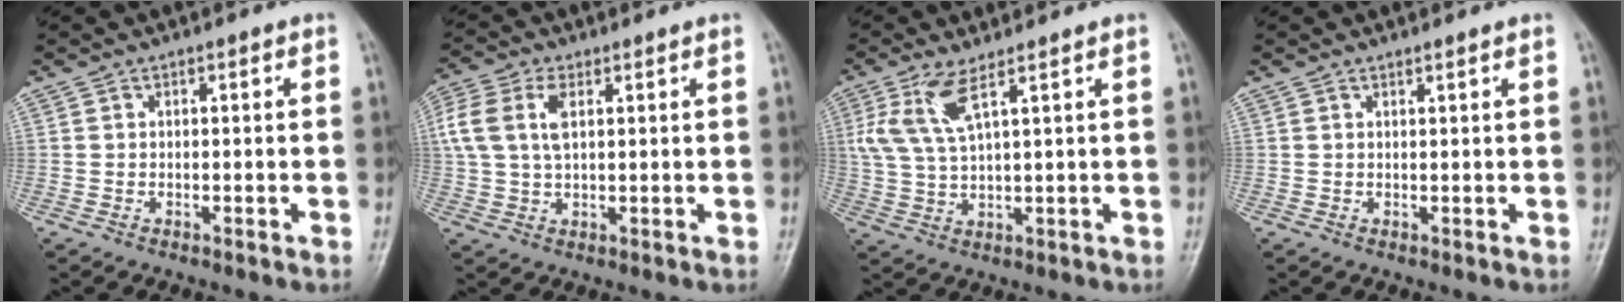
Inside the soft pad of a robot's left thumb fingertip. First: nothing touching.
{"total": 8.9, "force": [2.7, 4.7, 7.0], "torque": [-0.169, 0.015, 0.056]}
{"total": 6.7, "force": [3.3, 1.4, 5.6], "torque": [-0.140, -0.009, 0.076]}
{"total": 0.6, "force": [0.5, -0.3, 0.1], "torque": [-0.011, -0.008, 0.012]}